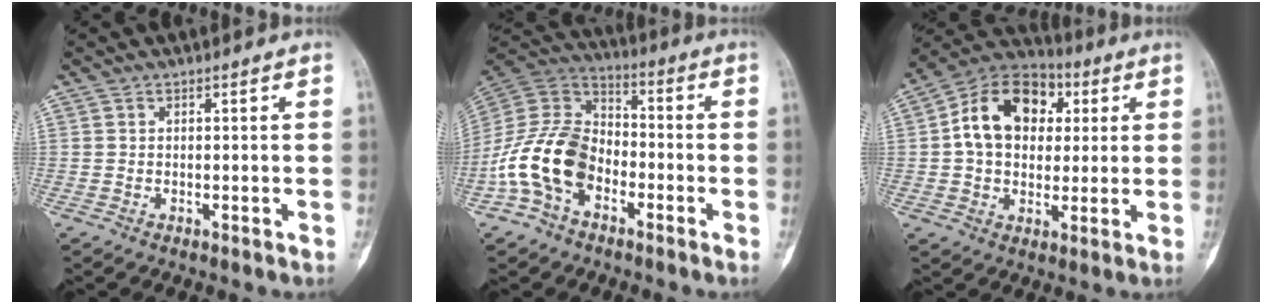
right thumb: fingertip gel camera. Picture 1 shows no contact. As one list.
[{"total": 15.6, "force": [-5.8, 10.5, 10.0], "torque": [-0.185, 0.059, -0.121]}, {"total": 16.1, "force": [3.1, 11.7, 10.5], "torque": [-0.147, 0.017, 0.043]}]